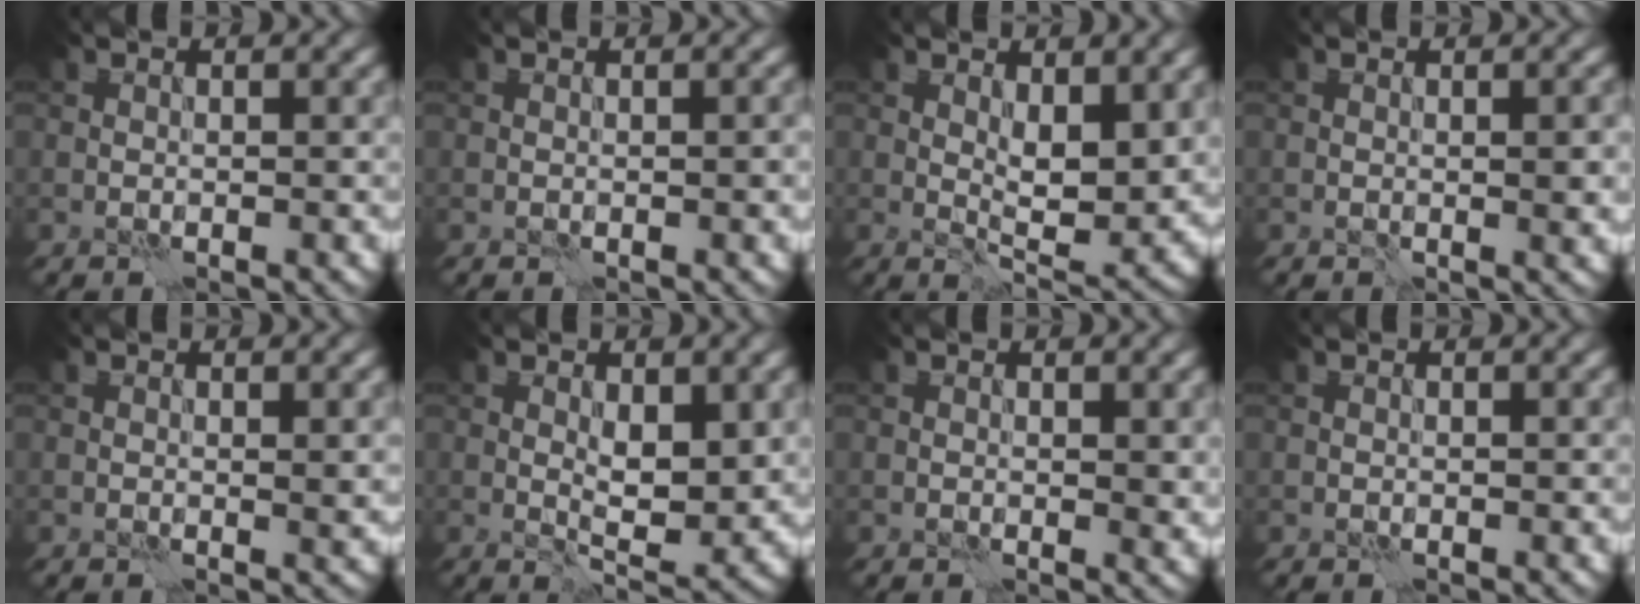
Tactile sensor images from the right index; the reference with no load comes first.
{"total": 0.6, "force": [0.0, 0.1, 0.6], "torque": [-0.008, 0.000, 0.000]}
{"total": 4.7, "force": [1.2, 1.9, 4.1], "torque": [-0.070, -0.011, 0.025]}
{"total": 1.5, "force": [0.0, 0.3, 1.5], "torque": [-0.020, -0.002, -0.001]}
{"total": 0.9, "force": [0.3, 0.1, 0.9], "torque": [-0.010, -0.001, 0.003]}
{"total": 3.9, "force": [0.6, 1.6, 3.5], "torque": [-0.058, -0.007, 0.015]}
{"total": 1.1, "force": [0.4, 0.4, 0.9], "torque": [-0.006, -0.002, 0.005]}
{"total": 0.0}